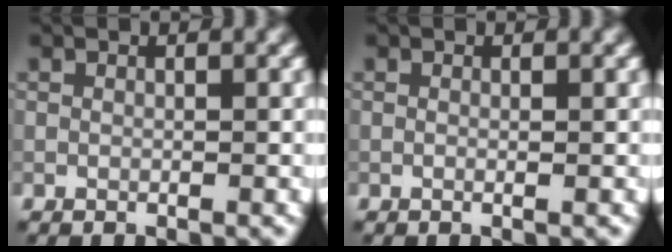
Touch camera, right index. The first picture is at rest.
{"total": 0.5, "force": [0.0, 0.2, 0.5], "torque": [-0.009, -0.004, -0.004]}